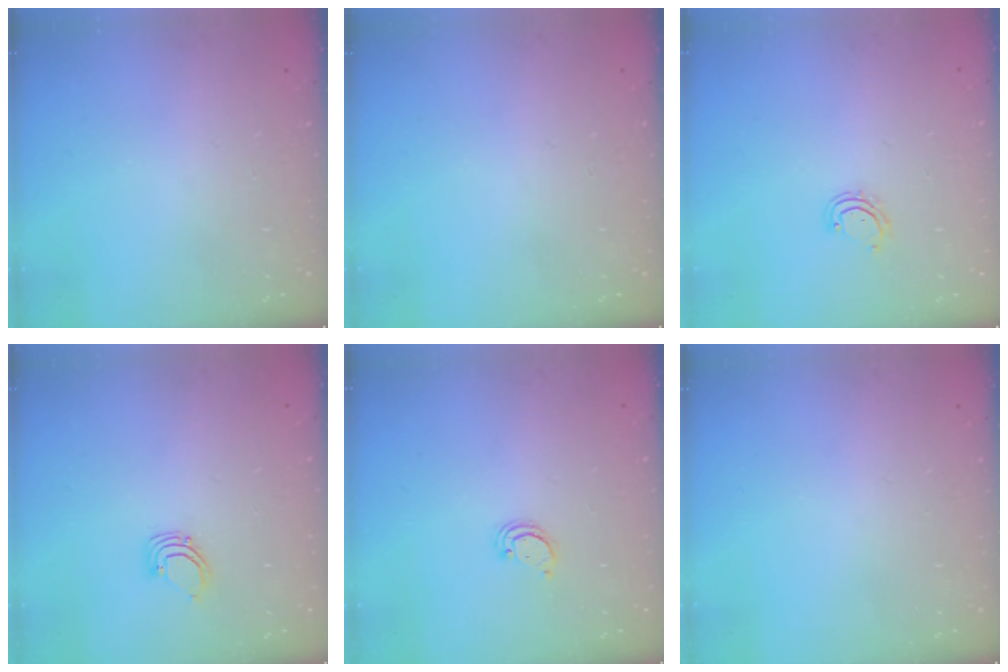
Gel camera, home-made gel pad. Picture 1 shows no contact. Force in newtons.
{"total": 0.0}
{"total": 4.1, "press": 4.1, "slide": 0.3}
{"total": 3.2, "press": 3.2, "slide": 0.2}
{"total": 2.2, "press": 2.2, "slide": 0.2}
{"total": 0.0}